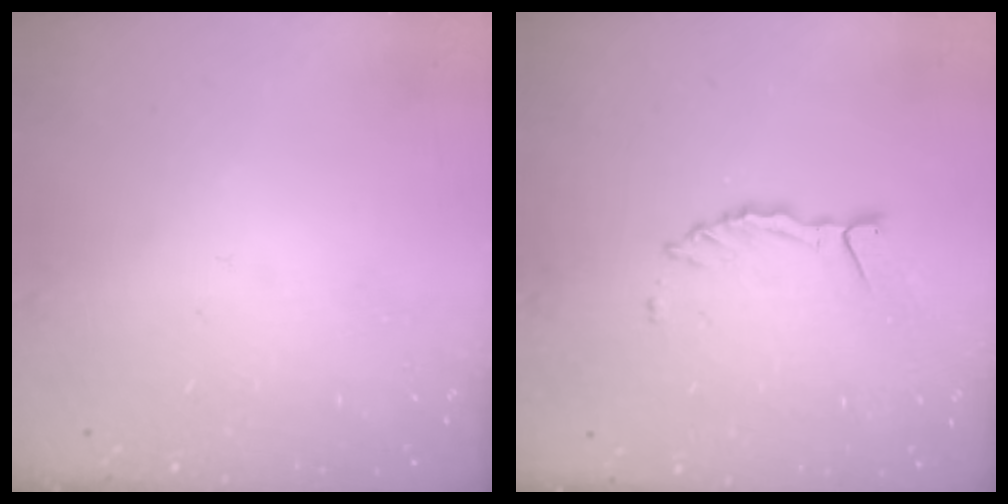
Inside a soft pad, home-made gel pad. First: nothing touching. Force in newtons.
{"total": 3.8, "press": 3.8, "slide": 0.5}